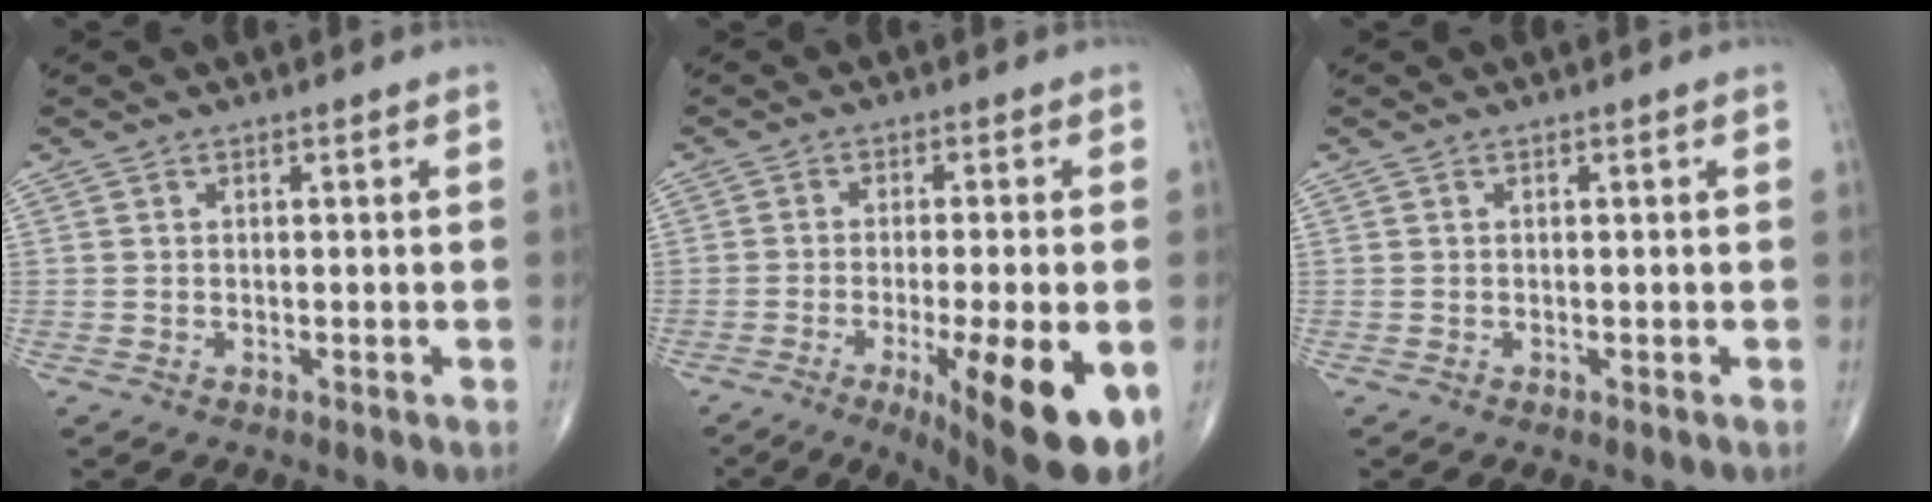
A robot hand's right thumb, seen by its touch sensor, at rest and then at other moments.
{"total": 16.3, "force": [-5.7, 3.6, 14.9], "torque": [-0.182, -0.015, -0.070]}
{"total": 0.0}